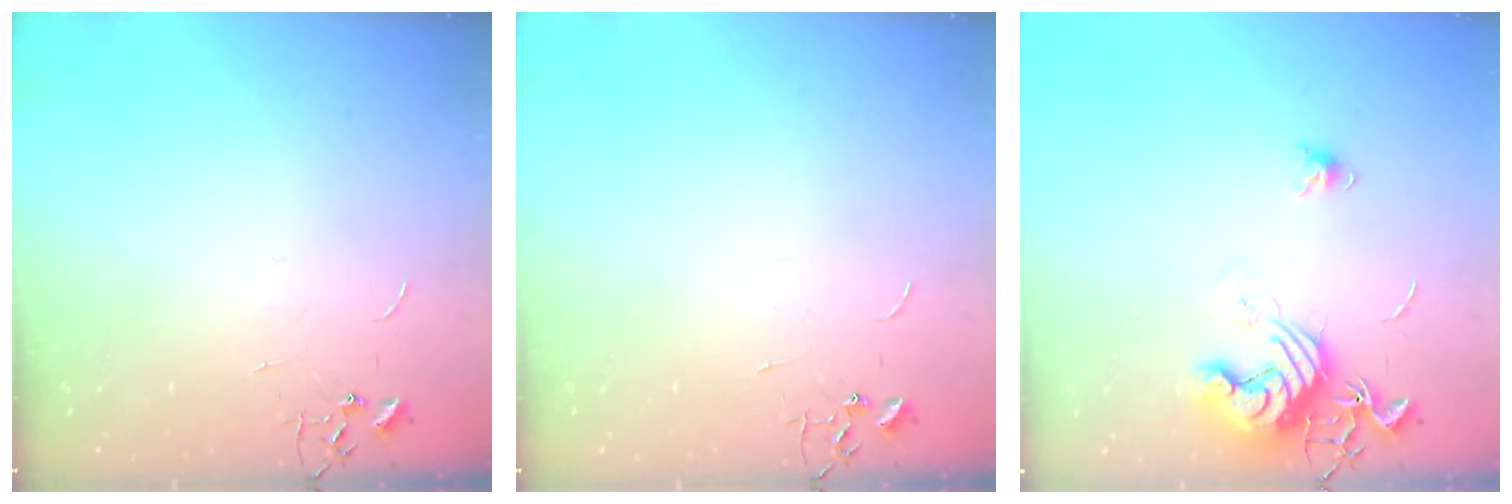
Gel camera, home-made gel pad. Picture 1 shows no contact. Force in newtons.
{"total": 0.0}
{"total": 13.5, "press": 13.5, "slide": 1.1}